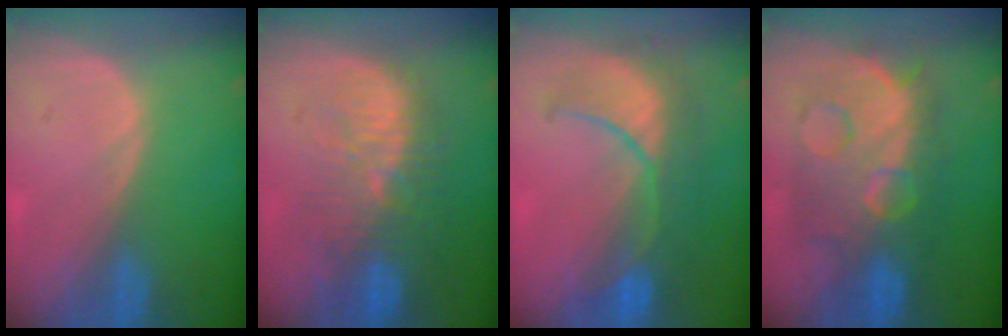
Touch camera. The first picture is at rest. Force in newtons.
{"total": 11.0, "press": 9.7, "slide": 5.2}
{"total": 9.0, "press": 8.8, "slide": 2.0}
{"total": 11.9, "press": 11.9, "slide": 1.2}